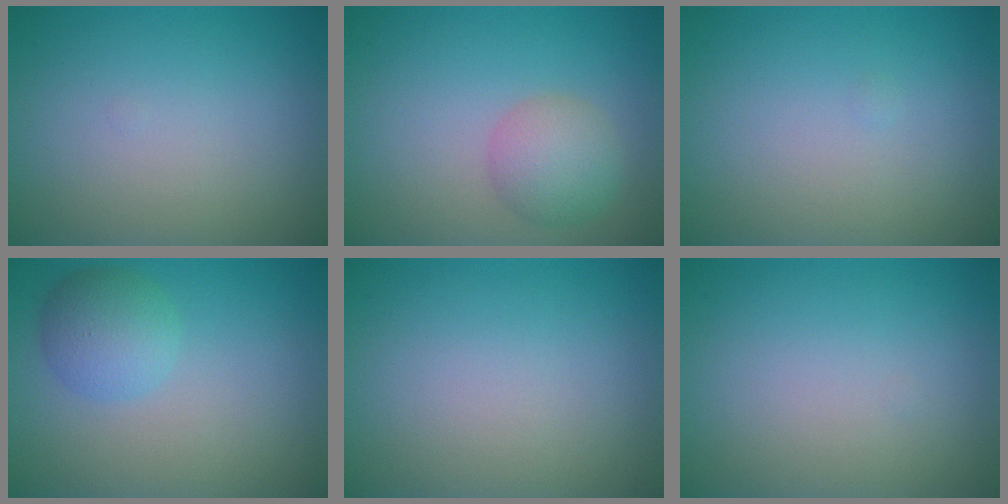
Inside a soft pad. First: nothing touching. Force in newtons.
{"total": 3.3, "press": 3.3, "slide": 0.0}
{"total": 0.0}
{"total": 3.3, "press": 3.3, "slide": 0.2}
{"total": 0.0}
{"total": 0.0}